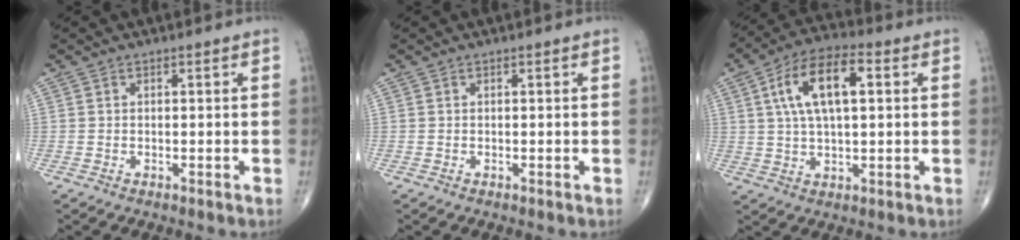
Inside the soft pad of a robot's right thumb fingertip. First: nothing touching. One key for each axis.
{"total": 0.0}
{"total": 12.8, "fx": 3.2, "fy": 5.7, "fz": 11.0, "tx": -0.199, "ty": 0.017, "tz": 0.053}